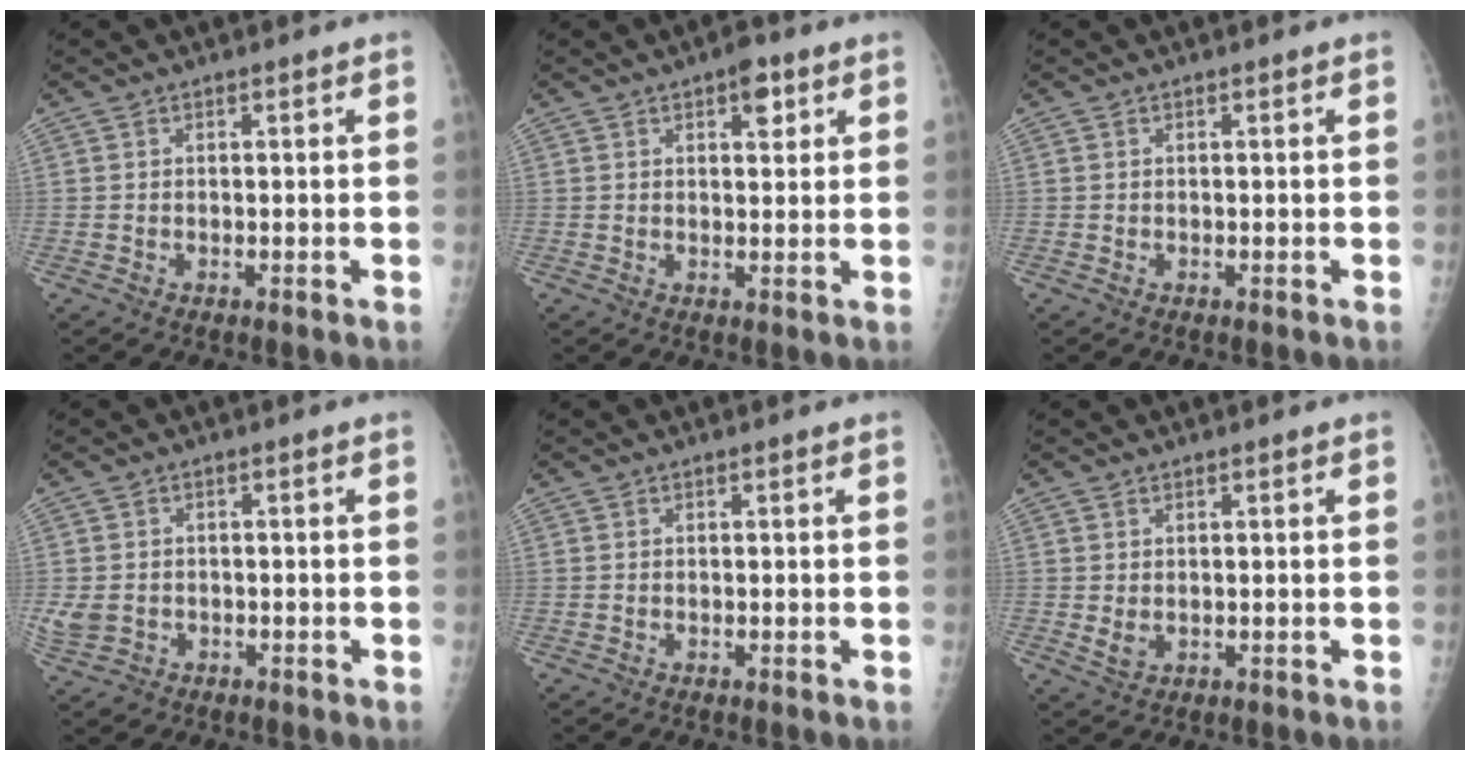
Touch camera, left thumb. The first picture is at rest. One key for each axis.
{"total": 4.0, "fx": 2.1, "fy": 1.8, "fz": 2.9, "tx": -0.025, "ty": -0.006, "tz": 0.024}
{"total": 0.0}
{"total": 4.1, "fx": -1.0, "fy": 3.5, "fz": 1.9, "tx": -0.039, "ty": 0.005, "tz": -0.009}
{"total": 0.0}
{"total": 2.0, "fx": 0.2, "fy": 1.3, "fz": 1.5, "tx": -0.023, "ty": -0.007, "tz": 0.010}